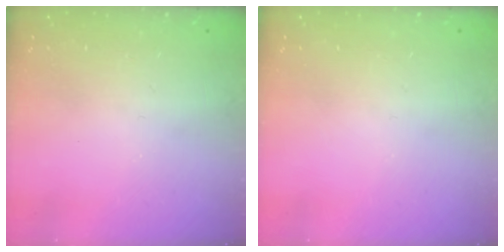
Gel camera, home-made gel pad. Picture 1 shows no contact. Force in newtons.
{"total": 0.0}